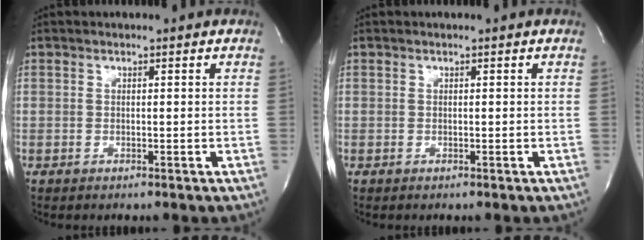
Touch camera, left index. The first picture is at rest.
{"total": 0.0}